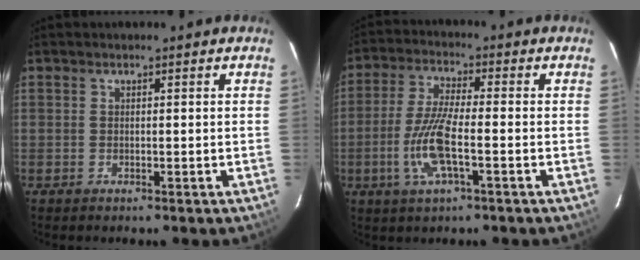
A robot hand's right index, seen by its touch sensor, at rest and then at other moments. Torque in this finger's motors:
{"motor_torque": [1.67, -0.38, 0.86, 0.11]}